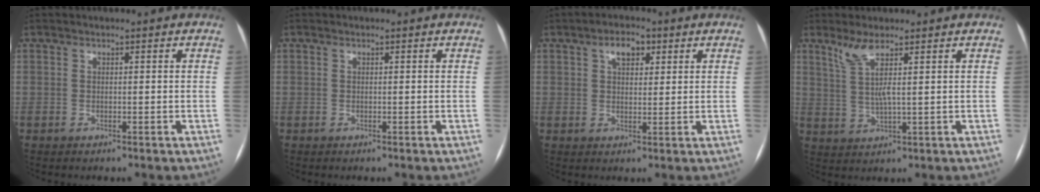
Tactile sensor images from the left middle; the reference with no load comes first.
{"total": 0.0}
{"total": 4.1, "force": [2.0, 2.2, 2.8], "torque": [-0.049, 0.012, 0.033]}
{"total": 4.6, "force": [2.6, 0.1, 3.8], "torque": [-0.085, 0.001, 0.056]}